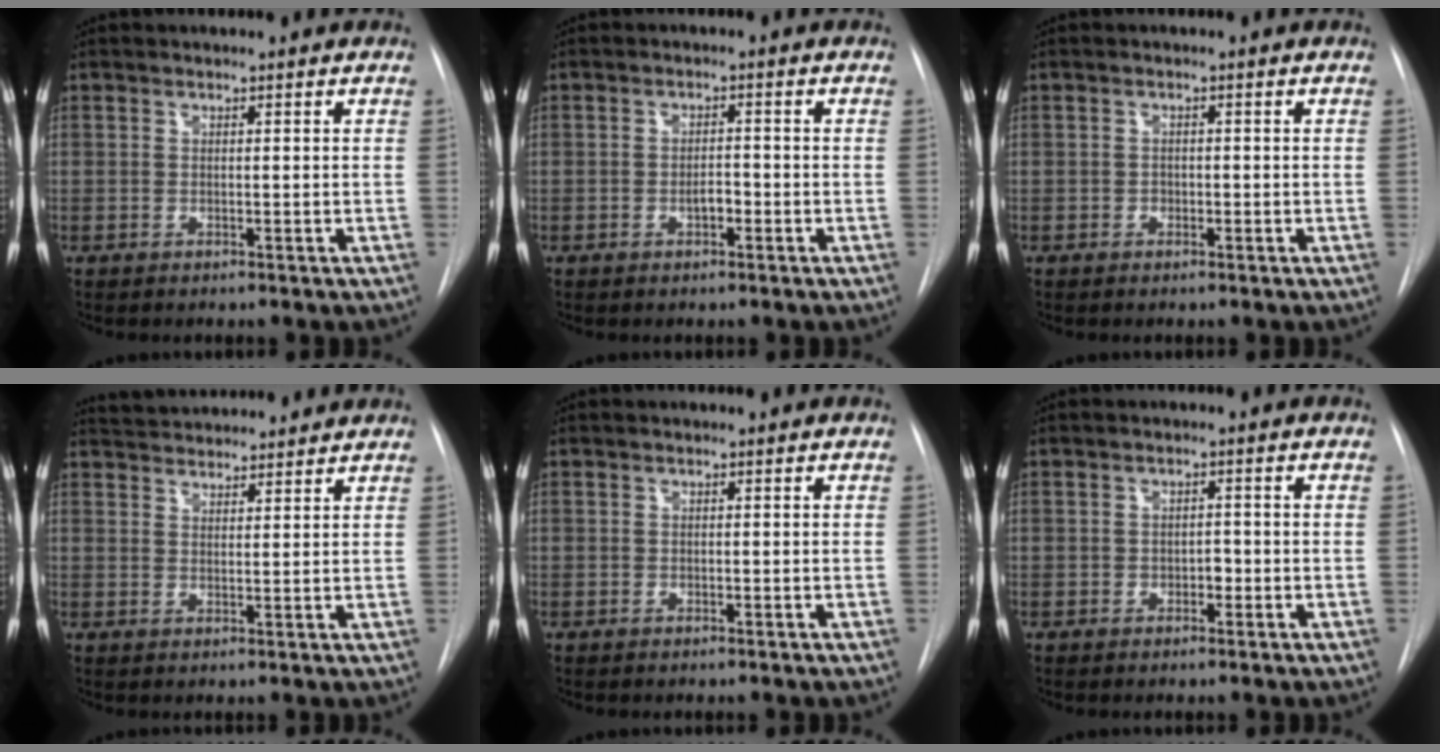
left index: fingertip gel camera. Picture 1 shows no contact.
{"total": 1.9, "force": [-0.8, 0.9, 1.5], "torque": [-0.023, 0.004, -0.014]}
{"total": 0.8, "force": [-0.3, 0.6, 0.3], "torque": [-0.001, 0.004, -0.007]}
{"total": 9.5, "force": [9.1, 1.5, 2.2], "torque": [-0.038, 0.030, 0.132]}
{"total": 0.0}
{"total": 1.6, "force": [-0.6, 1.1, 1.0], "torque": [-0.010, 0.005, -0.009]}